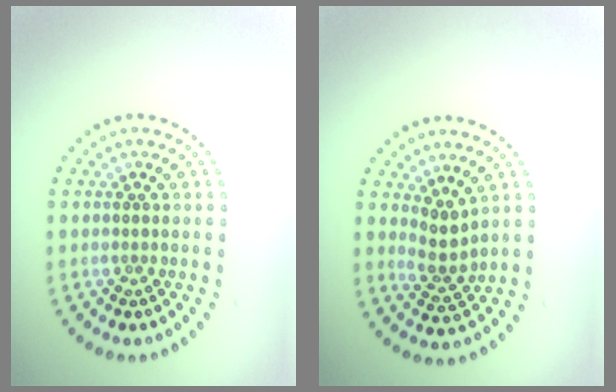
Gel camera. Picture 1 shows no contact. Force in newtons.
{"total": 2.2, "press": 1.7, "slide": 1.4}